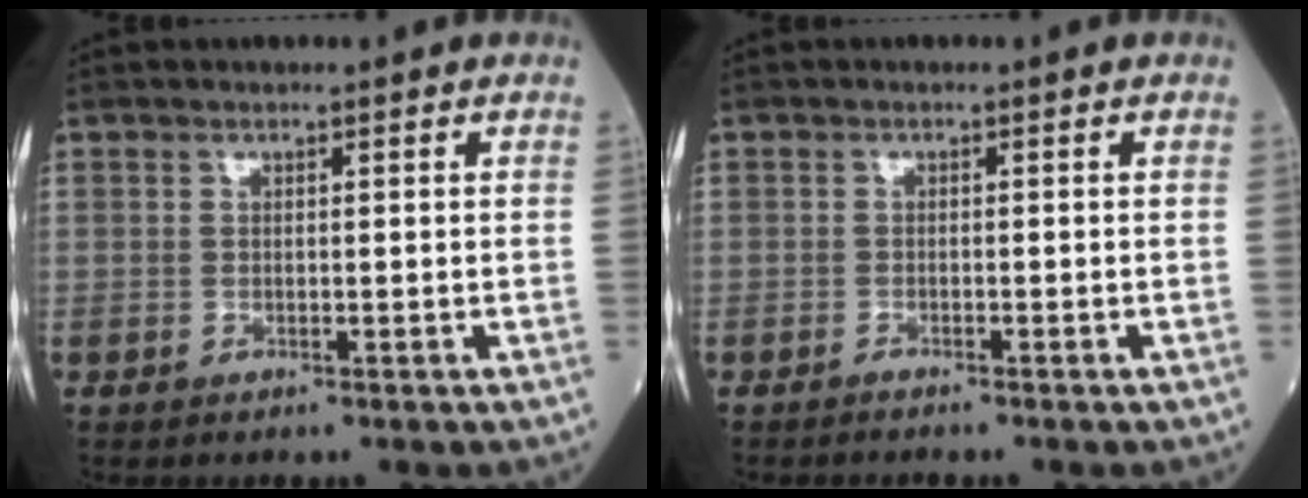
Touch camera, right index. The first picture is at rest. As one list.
[{"total": 0.9, "force": [-0.8, -0.2, 0.2], "torque": [-0.009, -0.001, -0.014]}]